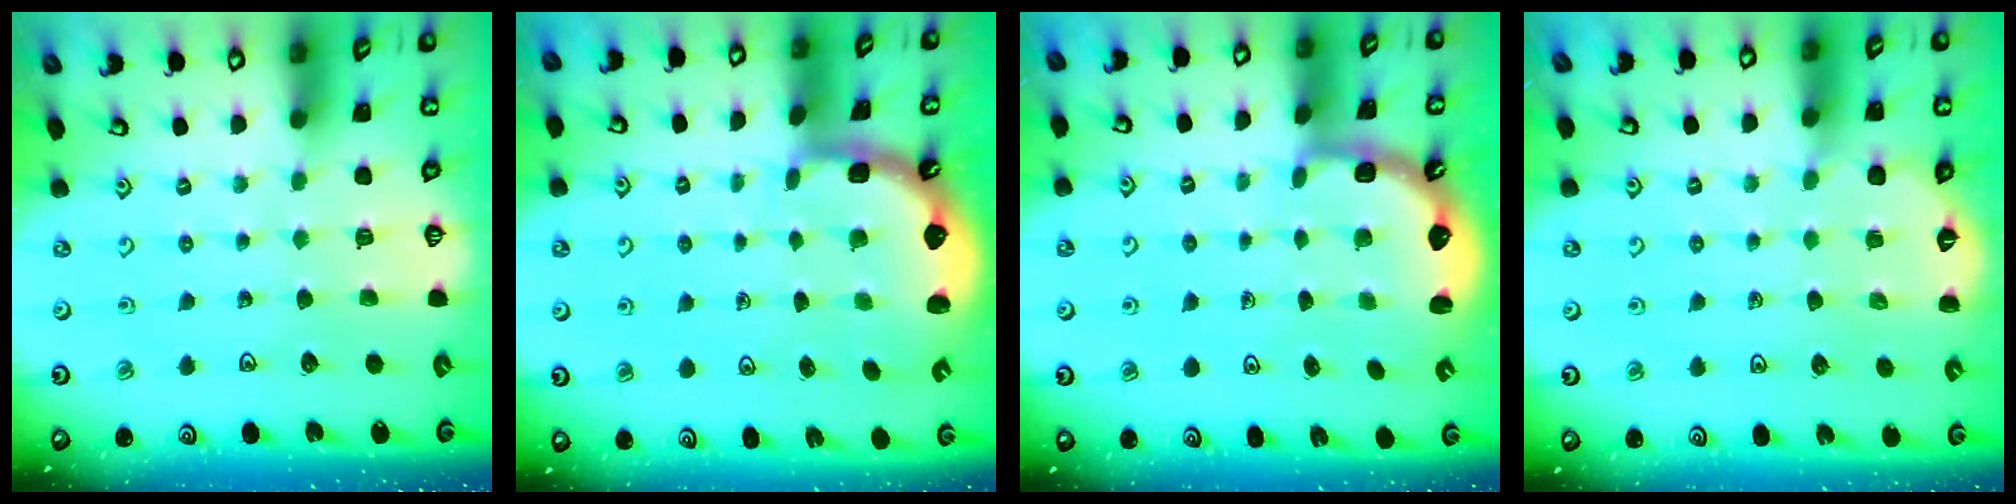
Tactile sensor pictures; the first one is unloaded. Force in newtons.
{"total": 2.5, "press": 1.7, "slide": 1.8}
{"total": 2.6, "press": 2.2, "slide": 1.4}
{"total": 3.9, "press": 3.9, "slide": 0.6}